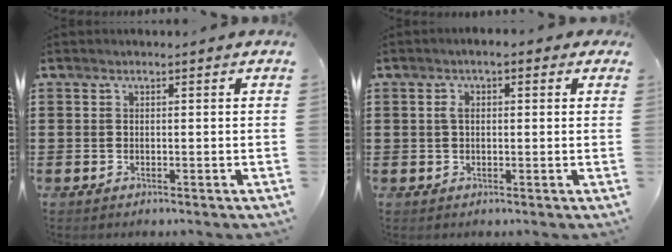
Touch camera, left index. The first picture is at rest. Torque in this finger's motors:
{"motor_torque": [1.13, -1.01, 0.49, 0.07]}